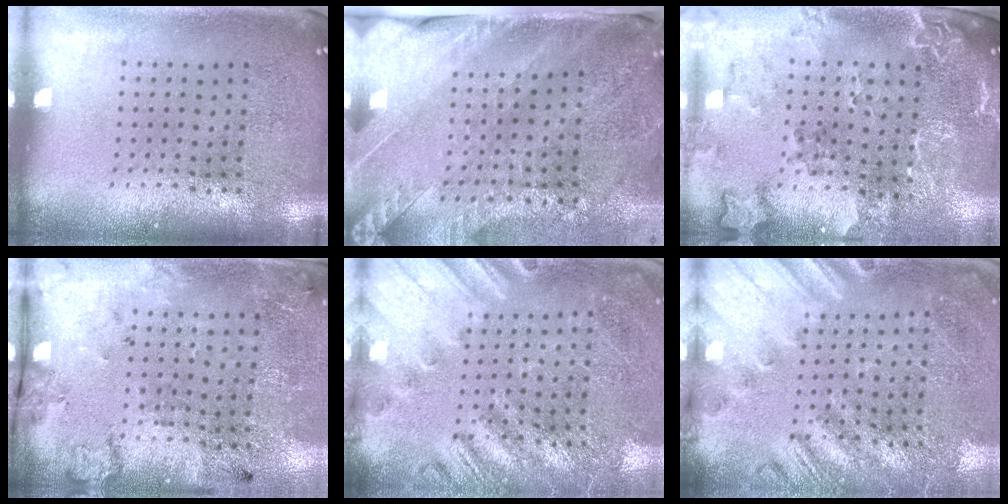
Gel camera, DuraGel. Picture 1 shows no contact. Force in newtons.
{"total": 3.5, "press": 2.9, "slide": 1.9}
{"total": 2.0, "press": 1.9, "slide": 0.7}
{"total": 2.3, "press": 1.4, "slide": 1.9}
{"total": 2.3, "press": 2.0, "slide": 1.0}
{"total": 2.2, "press": 1.8, "slide": 1.2}